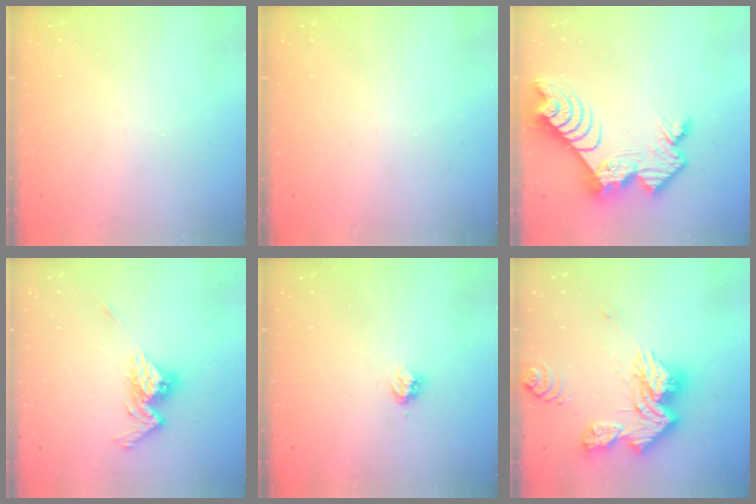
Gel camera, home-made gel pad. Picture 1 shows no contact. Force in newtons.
{"total": 0.0}
{"total": 13.4, "press": 13.4, "slide": 1.2}
{"total": 11.2, "press": 11.1, "slide": 0.9}
{"total": 3.6, "press": 3.6, "slide": 0.7}
{"total": 18.7, "press": 18.6, "slide": 1.9}